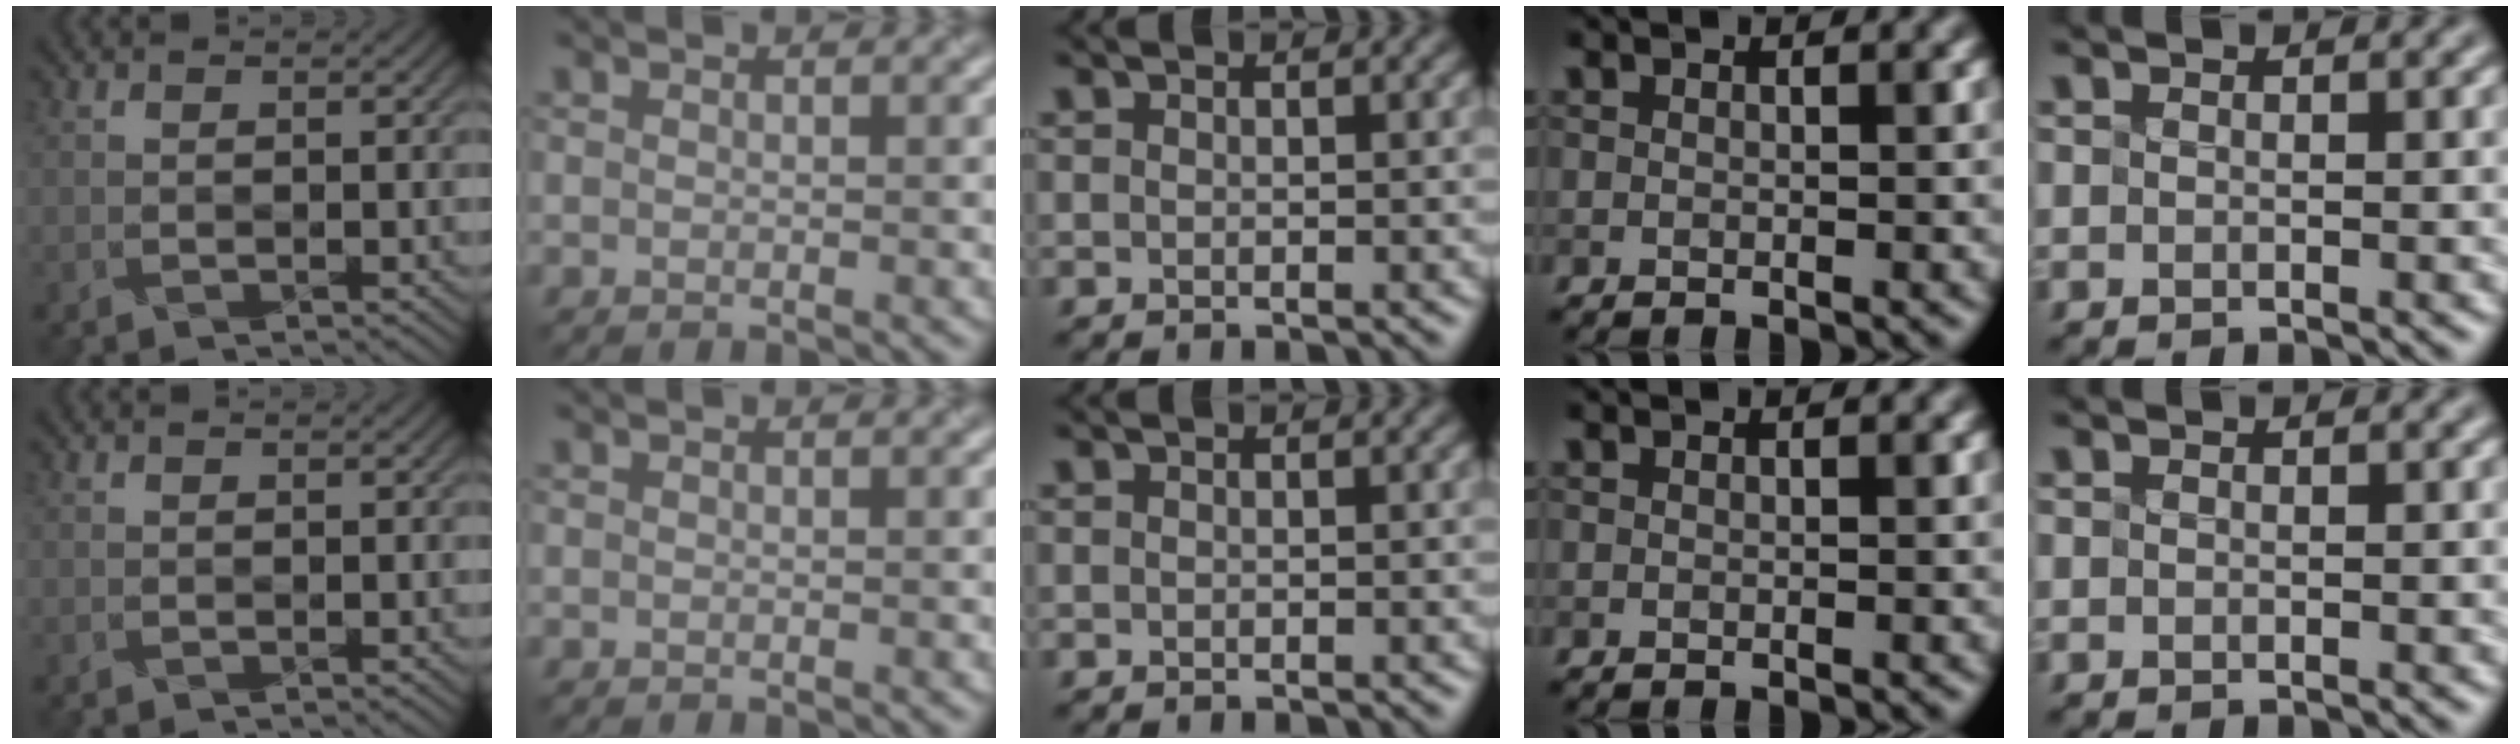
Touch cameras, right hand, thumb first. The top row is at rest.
{}